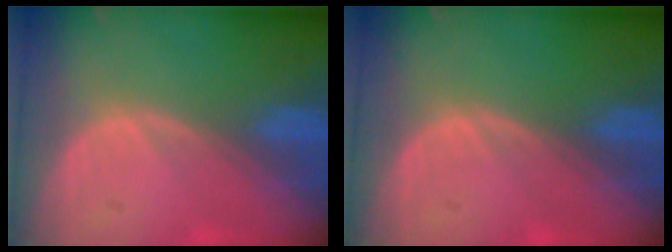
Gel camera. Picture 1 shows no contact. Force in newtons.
{"total": 0.0}